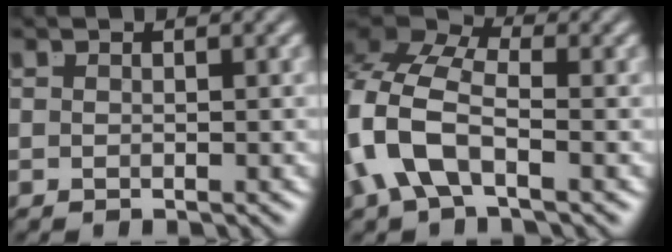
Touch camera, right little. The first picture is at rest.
{"total": 8.2, "force": [0.6, 5.8, 5.7], "torque": [-0.145, -0.013, 0.006]}